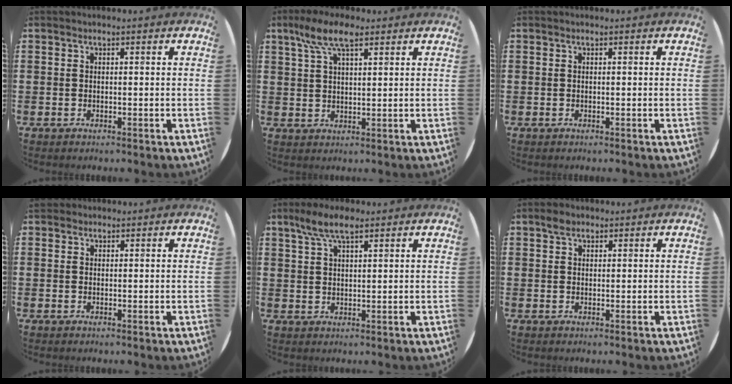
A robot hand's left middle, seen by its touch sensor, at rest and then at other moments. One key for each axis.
{"total": 7.0, "fx": 4.3, "fy": 2.5, "fz": 4.9, "tx": -0.106, "ty": 0.008, "tz": 0.077}
{"total": 0.0}
{"total": 0.9, "fx": 0.8, "fy": 0.4, "fz": 0.0, "tx": 0.006, "ty": 0.001, "tz": 0.014}
{"total": 5.3, "fx": 3.7, "fy": 1.6, "fz": 3.5, "tx": -0.068, "ty": 0.001, "tz": 0.065}
{"total": 1.7, "fx": 1.3, "fy": 0.9, "fz": 0.5, "tx": -0.004, "ty": 0.003, "tz": 0.022}